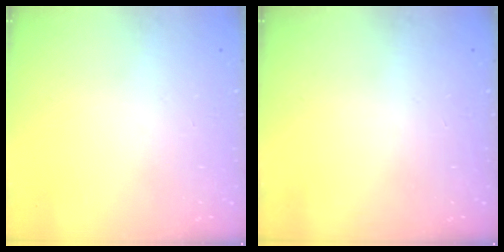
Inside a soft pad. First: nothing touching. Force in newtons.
{"total": 0.0}